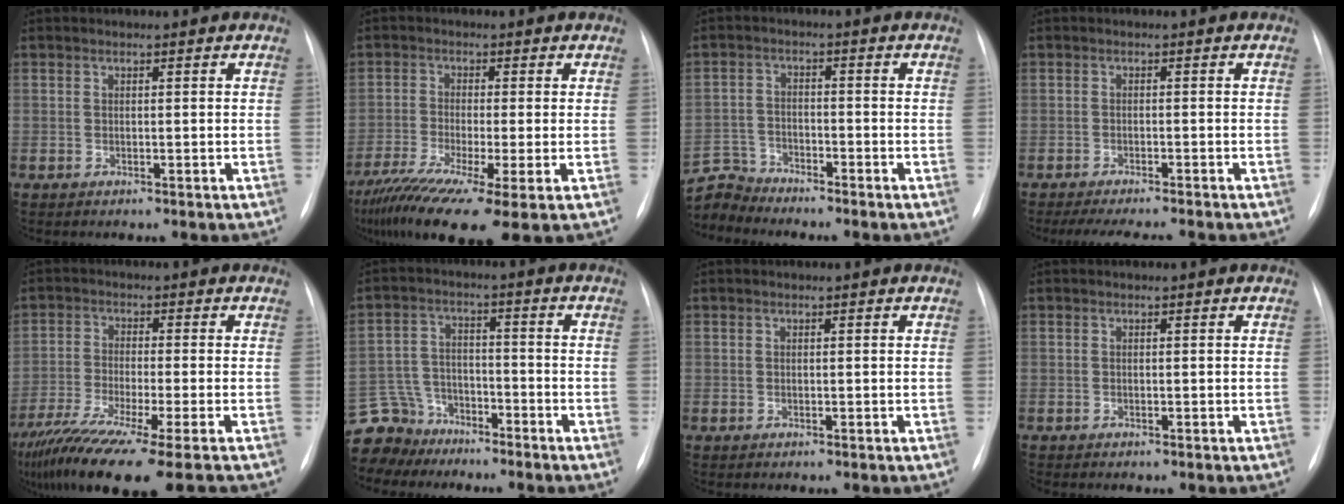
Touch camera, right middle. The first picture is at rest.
{"total": 13.0, "force": [-8.0, 1.2, 10.3], "torque": [-0.185, -0.032, -0.135]}
{"total": 5.4, "force": [-5.3, 0.3, -1.2], "torque": [0.022, 0.001, -0.104]}
{"total": 9.1, "force": [-8.0, 0.9, 4.2], "torque": [-0.056, -0.010, -0.111]}
{"total": 15.5, "force": [-12.0, -0.9, 9.8], "torque": [-0.168, -0.049, -0.201]}
{"total": 8.3, "force": [-7.2, 4.1, -0.5], "torque": [0.001, 0.015, -0.138]}
{"total": 0.0}
{"total": 0.0}